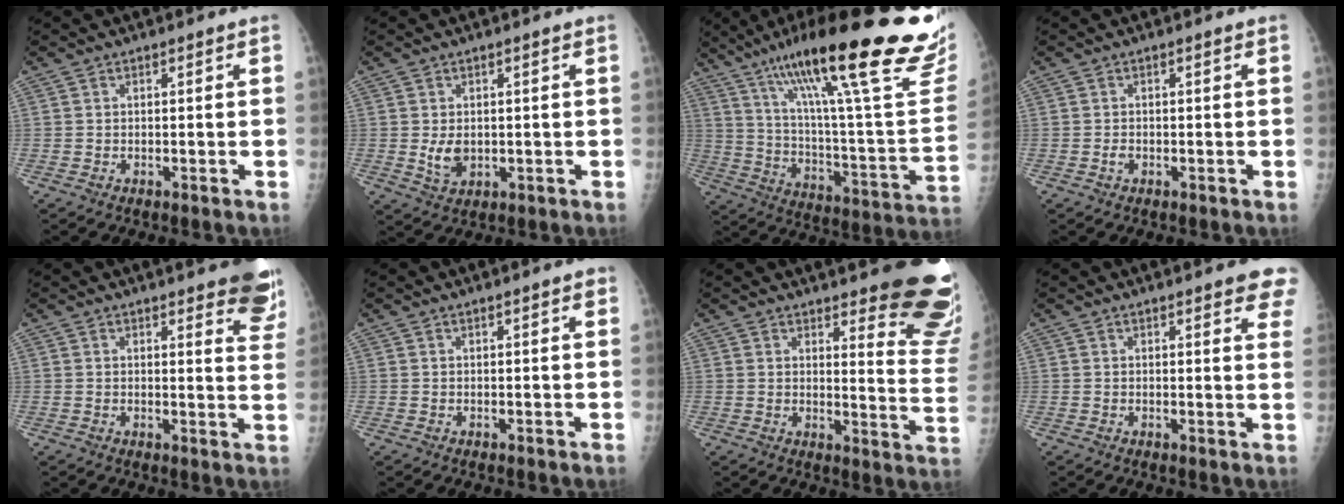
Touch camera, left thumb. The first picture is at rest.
{"total": 3.8, "force": [0.0, 2.7, 2.7], "torque": [-0.040, -0.008, 0.010]}
{"total": 35.4, "force": [23.1, 6.1, 26.1], "torque": [-0.337, -0.062, 0.349]}
{"total": 0.9, "force": [-0.4, 0.6, 0.5], "torque": [-0.010, 0.001, -0.007]}
{"total": 10.6, "force": [8.0, 2.8, 6.4], "torque": [-0.041, -0.040, 0.077]}
{"total": 1.5, "force": [1.0, 0.3, 1.1], "torque": [-0.015, -0.002, 0.012]}
{"total": 17.6, "force": [13.6, 3.9, 10.3], "torque": [-0.091, -0.116, 0.152]}
{"total": 7.6, "force": [5.4, 1.7, 5.0], "torque": [-0.034, -0.016, 0.055]}